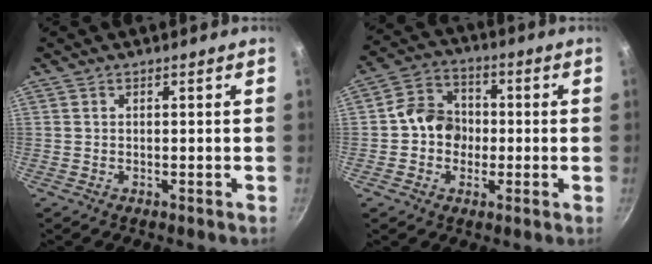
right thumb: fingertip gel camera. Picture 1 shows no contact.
{"total": 8.7, "force": [-0.5, 7.5, 4.3], "torque": [-0.039, 0.020, -0.027]}